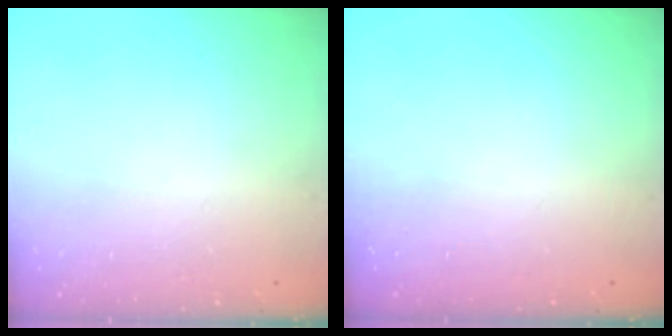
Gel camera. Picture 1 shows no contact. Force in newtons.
{"total": 0.0}